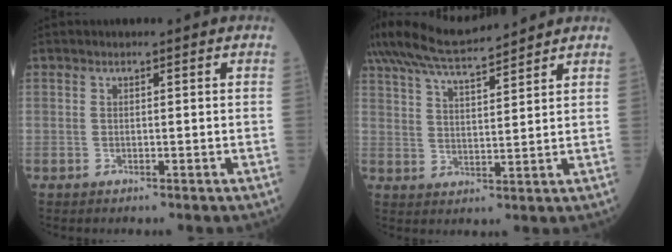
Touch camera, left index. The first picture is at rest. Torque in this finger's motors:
{"motor_torque": [1.09, -1.03, 0.19, 0.06]}